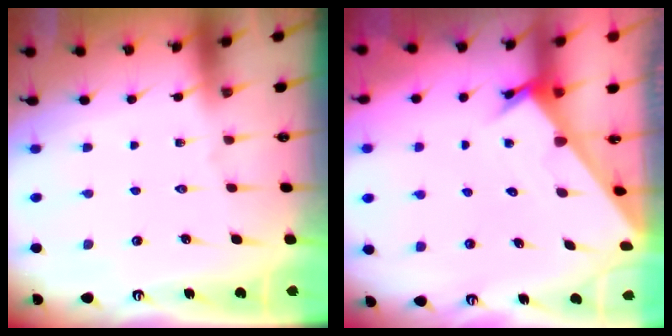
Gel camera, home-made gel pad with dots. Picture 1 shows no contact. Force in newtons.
{"total": 2.3, "press": 2.3, "slide": 0.1}